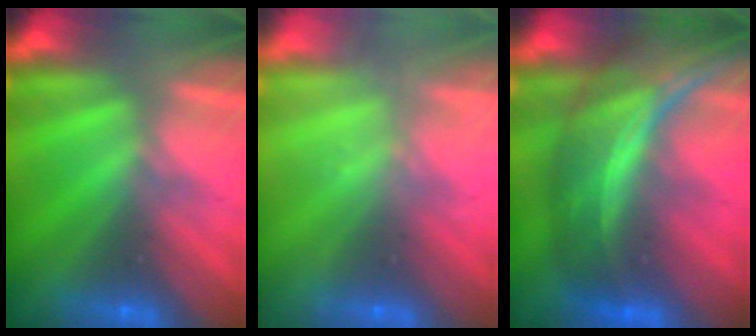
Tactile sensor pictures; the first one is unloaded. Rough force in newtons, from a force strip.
{"total": 2.2}
{"total": 7.2}